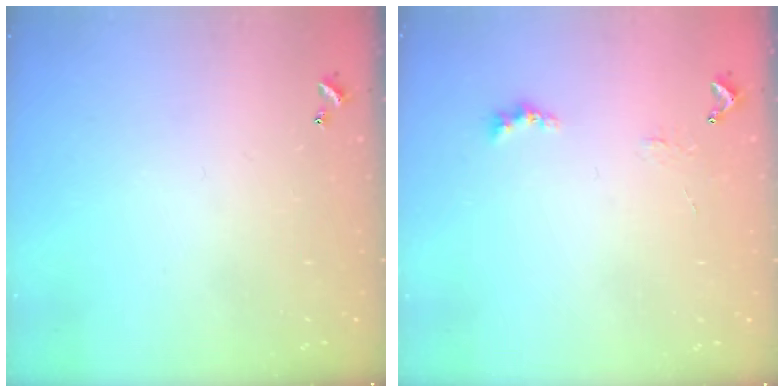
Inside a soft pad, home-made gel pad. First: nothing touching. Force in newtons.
{"total": 2.0, "press": 1.9, "slide": 0.6}